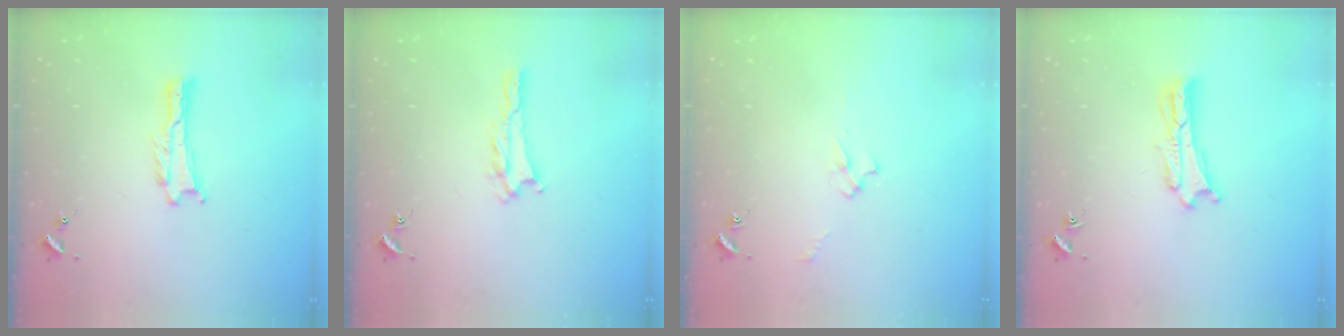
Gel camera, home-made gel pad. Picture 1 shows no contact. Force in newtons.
{"total": 2.1, "press": 2.1, "slide": 0.3}
{"total": 2.4, "press": 2.4, "slide": 0.4}
{"total": 1.8, "press": 1.8, "slide": 0.3}